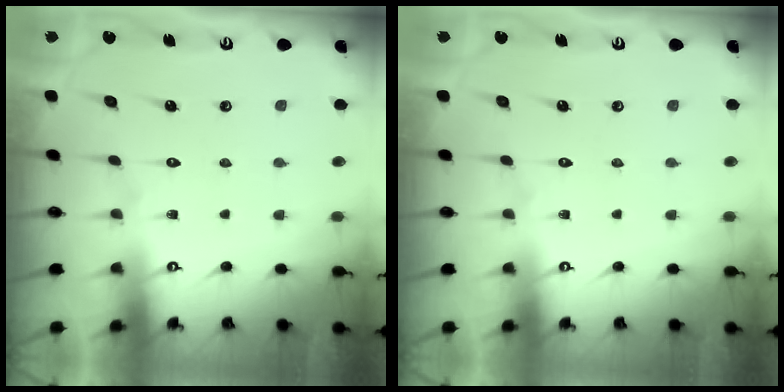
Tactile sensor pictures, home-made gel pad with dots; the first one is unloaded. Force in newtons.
{"total": 0.0}